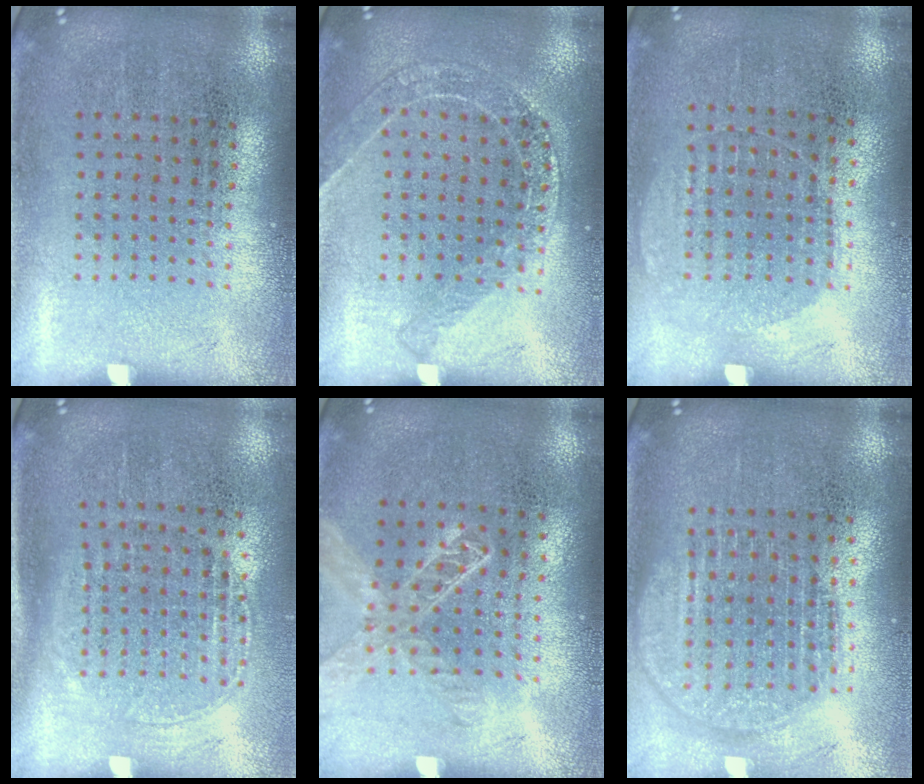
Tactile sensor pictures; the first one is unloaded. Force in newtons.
{"total": 1.4, "press": 1.4, "slide": 0.3}
{"total": 0.6, "press": 0.5, "slide": 0.3}
{"total": 1.4, "press": 1.2, "slide": 0.8}
{"total": 1.4, "press": 1.3, "slide": 0.5}
{"total": 1.8, "press": 1.6, "slide": 0.9}